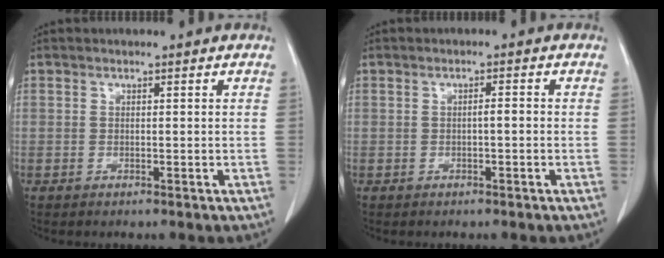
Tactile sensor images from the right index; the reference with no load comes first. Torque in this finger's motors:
{"motor_torque": [0.30, -0.10, 0.17, 0.04]}